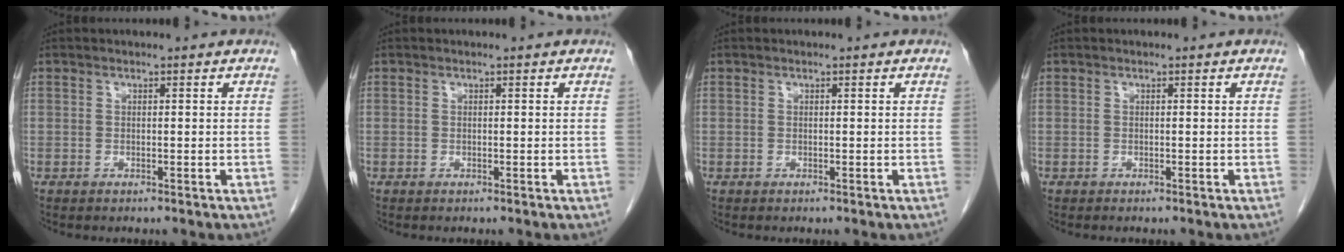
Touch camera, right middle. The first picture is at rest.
{"total": 0.0}
{"total": 0.0}
{"total": 0.0}